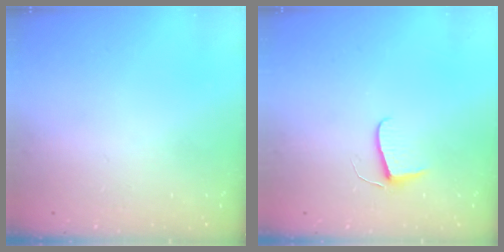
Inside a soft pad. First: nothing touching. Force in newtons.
{"total": 5.9, "press": 5.8, "slide": 0.6}